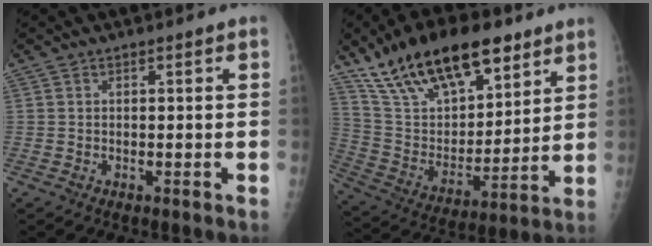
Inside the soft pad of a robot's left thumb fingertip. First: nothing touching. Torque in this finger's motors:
{"motor_torque": [0.42, 0.45, 1.18, -1.59, 0.46]}